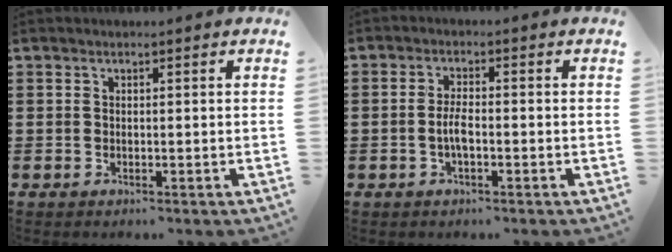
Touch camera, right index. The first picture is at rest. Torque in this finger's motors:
{"motor_torque": [2.14, 0.00, 0.09, 0.07]}